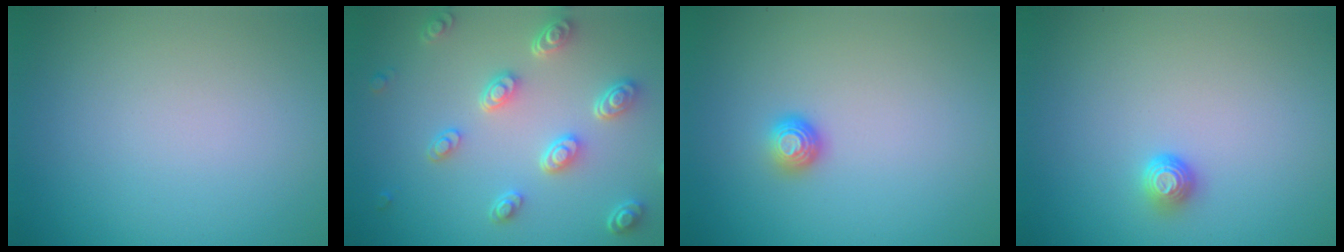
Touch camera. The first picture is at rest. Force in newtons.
{"total": 4.9, "press": 3.8, "slide": 3.1}
{"total": 1.3, "press": 1.0, "slide": 0.9}
{"total": 1.2, "press": 1.0, "slide": 0.6}